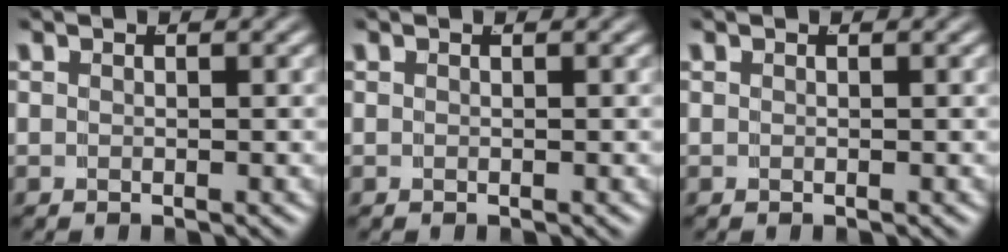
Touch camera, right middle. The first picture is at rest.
{"total": 0.0}
{"total": 0.0}